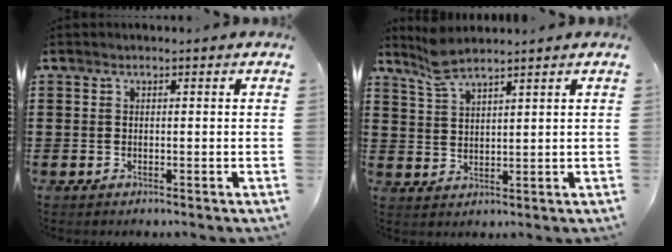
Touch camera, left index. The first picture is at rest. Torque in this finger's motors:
{"motor_torque": [0.45, -0.44, 0.23, 0.10]}